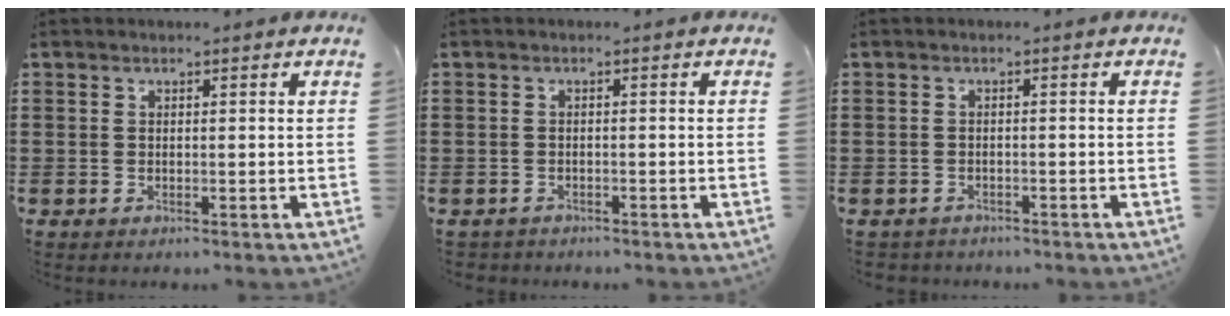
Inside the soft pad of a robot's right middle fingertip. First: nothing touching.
{"total": 1.0, "force": [-0.9, 0.2, -0.1], "torque": [-0.001, 0.002, -0.021]}
{"total": 1.2, "force": [-1.2, 0.2, -0.2], "torque": [-0.001, 0.002, -0.027]}